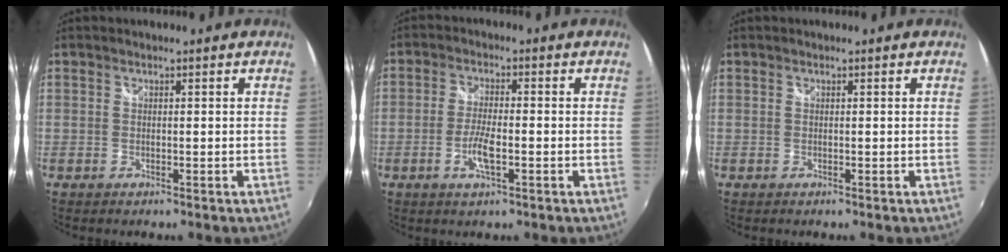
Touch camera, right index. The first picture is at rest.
{"total": 5.3, "force": [-1.8, 1.4, 4.8], "torque": [-0.102, -0.003, -0.036]}
{"total": 0.0}